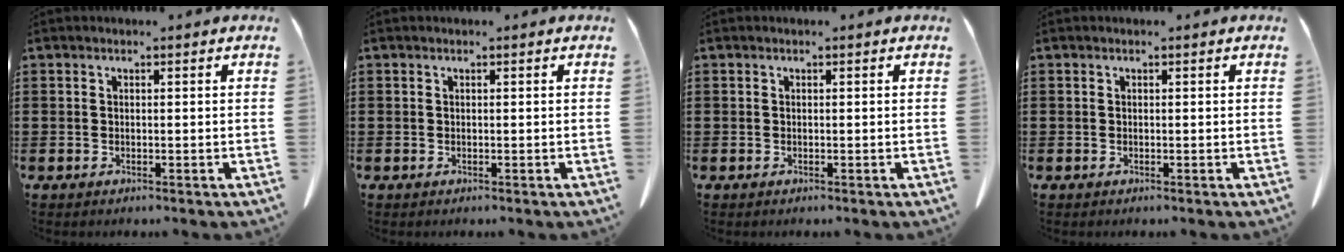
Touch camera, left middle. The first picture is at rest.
{"total": 0.0}
{"total": 0.0}
{"total": 0.0}